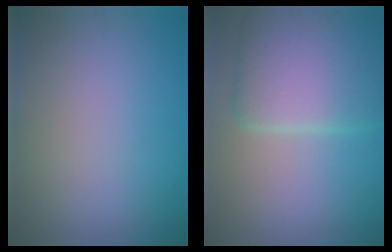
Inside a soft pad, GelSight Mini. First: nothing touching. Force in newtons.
{"total": 7.8, "press": 7.8, "slide": 0.3}